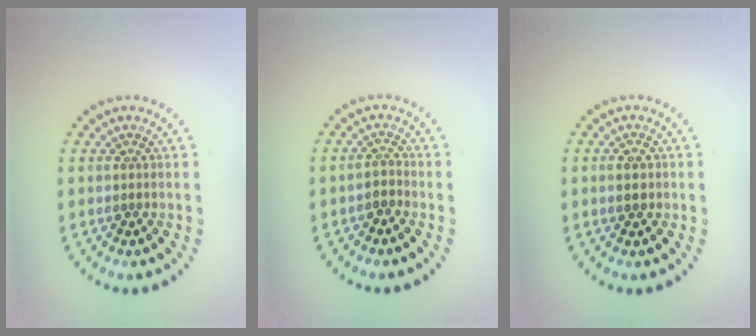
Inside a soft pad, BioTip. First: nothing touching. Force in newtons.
{"total": 1.5, "press": 1.2, "slide": 0.8}
{"total": 2.1, "press": 2.1, "slide": 0.1}